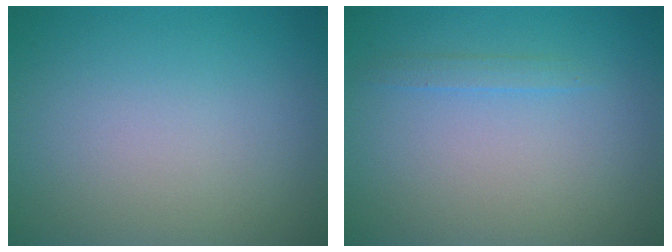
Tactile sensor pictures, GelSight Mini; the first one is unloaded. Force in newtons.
{"total": 0.9, "press": 0.9, "slide": 0.1}